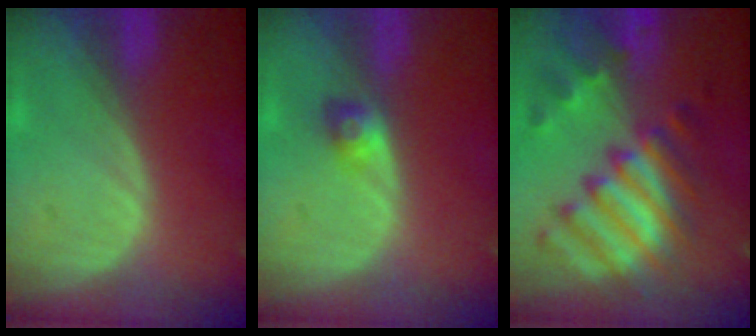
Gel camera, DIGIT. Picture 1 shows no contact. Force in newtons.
{"total": 2.4, "press": 2.2, "slide": 1.0}
{"total": 11.5, "press": 9.8, "slide": 6.0}